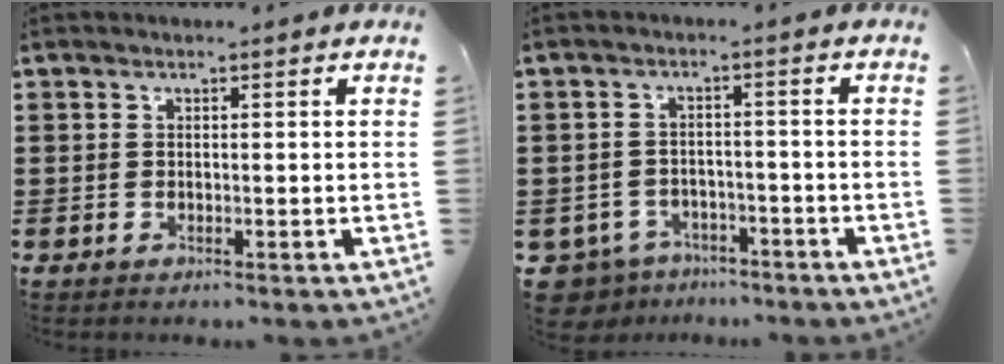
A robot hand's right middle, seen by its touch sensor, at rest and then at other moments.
{"total": 3.4, "force": [-3.2, 1.2, 0.3], "torque": [-0.036, -0.003, -0.074]}